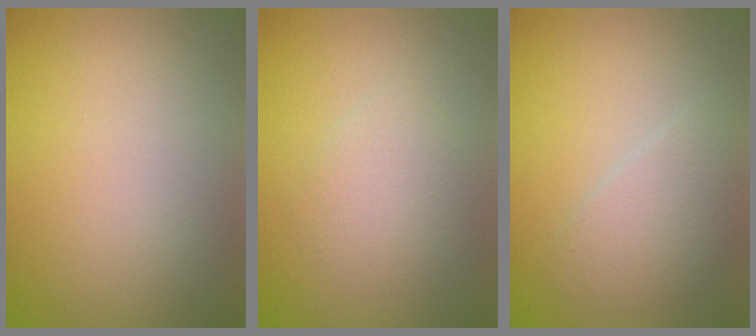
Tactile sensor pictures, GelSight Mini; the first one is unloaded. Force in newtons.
{"total": 2.3, "press": 2.3, "slide": 0.1}
{"total": 2.6, "press": 2.5, "slide": 0.2}